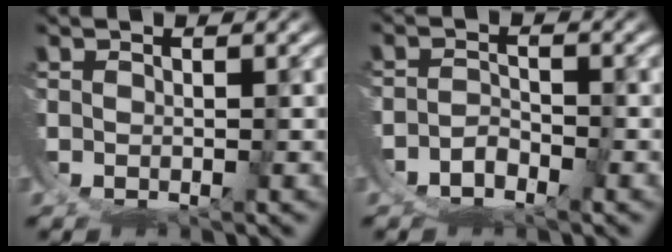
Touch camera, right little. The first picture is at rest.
{"total": 3.5, "force": [-2.6, 2.1, 1.0], "torque": [-0.018, 0.000, -0.052]}